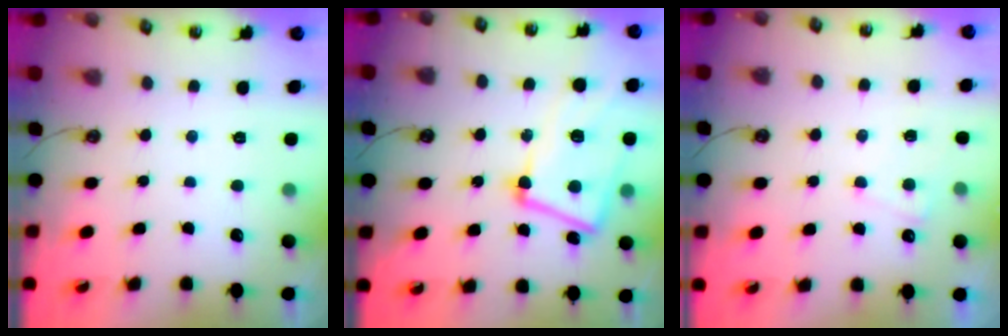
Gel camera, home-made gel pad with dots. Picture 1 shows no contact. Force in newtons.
{"total": 10.3, "press": 10.1, "slide": 2.2}
{"total": 2.1, "press": 2.0, "slide": 0.5}